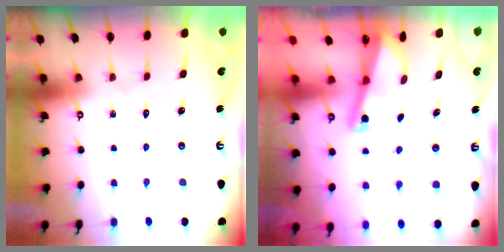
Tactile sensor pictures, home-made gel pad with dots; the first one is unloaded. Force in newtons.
{"total": 2.1, "press": 2.1, "slide": 0.3}